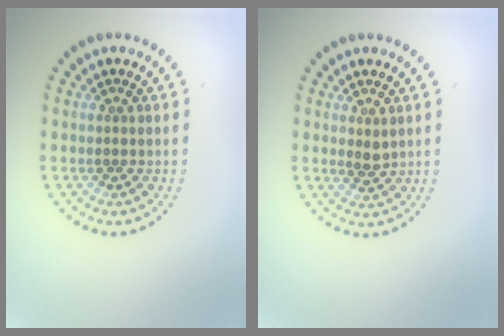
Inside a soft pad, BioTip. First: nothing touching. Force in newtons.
{"total": 1.2, "press": 1.0, "slide": 0.6}